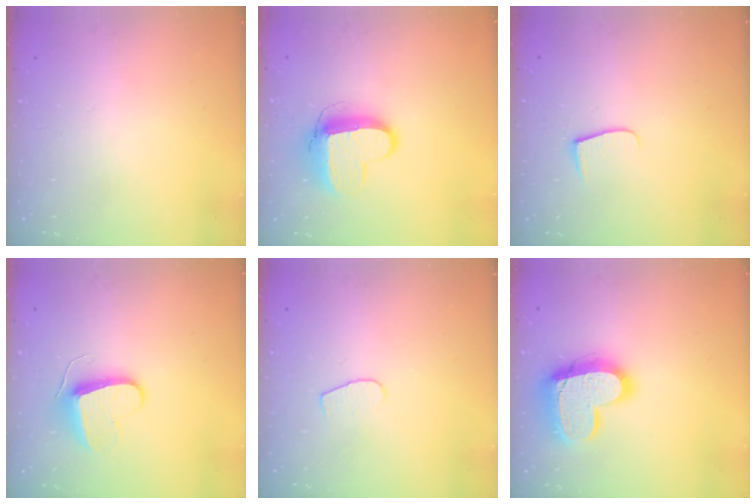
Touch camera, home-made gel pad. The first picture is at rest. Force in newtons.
{"total": 11.1, "press": 11.0, "slide": 0.9}
{"total": 4.8, "press": 4.8, "slide": 0.6}
{"total": 8.5, "press": 8.5, "slide": 0.3}
{"total": 4.6, "press": 4.5, "slide": 0.4}
{"total": 18.2, "press": 18.2, "slide": 1.4}